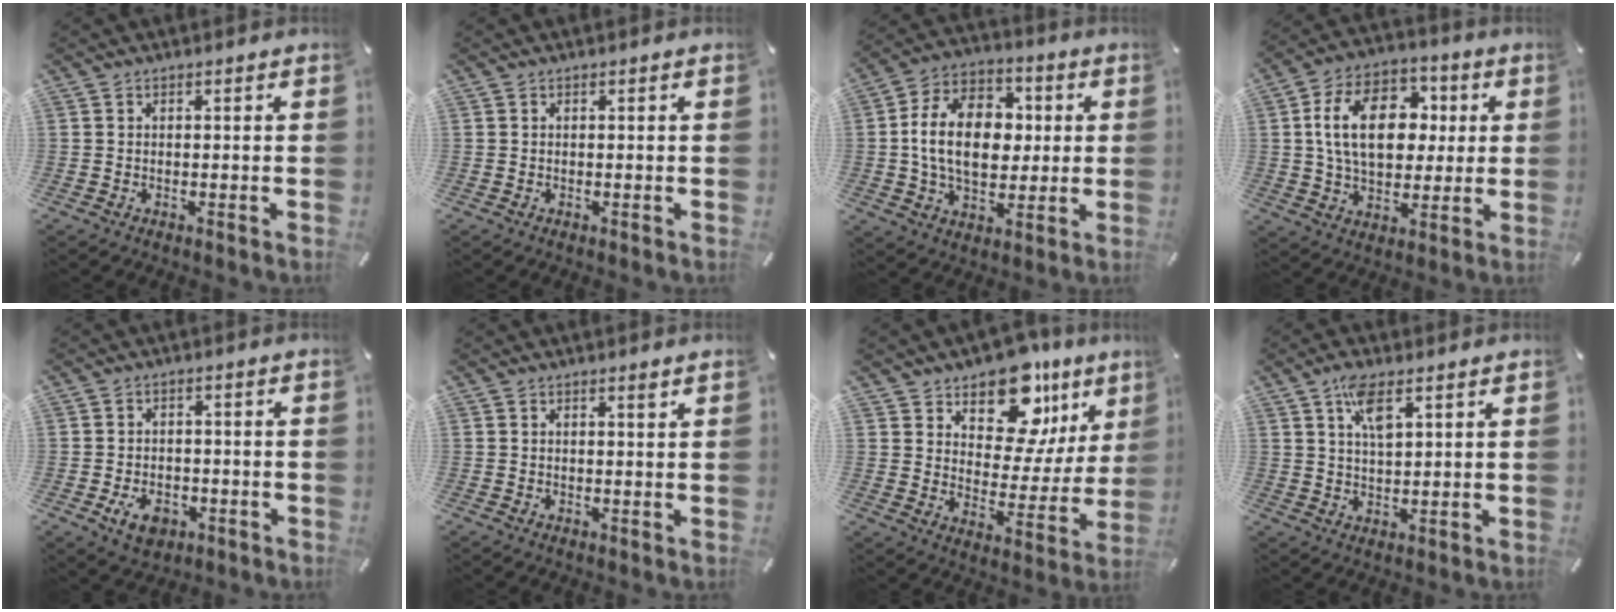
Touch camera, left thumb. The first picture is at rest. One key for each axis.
{"total": 0.0}
{"total": 16.0, "fx": 0.3, "fy": 11.5, "fz": 11.1, "tx": -0.216, "ty": 0.018, "tz": 0.004}
{"total": 17.3, "fx": 2.4, "fy": 11.9, "fz": 12.3, "tx": -0.223, "ty": 0.014, "tz": 0.039}
{"total": 5.9, "fx": -2.4, "fy": 4.3, "fz": 3.4, "tx": -0.063, "ty": 0.007, "tz": -0.045}
{"total": 1.3, "fx": 0.9, "fy": 0.1, "fz": 0.9, "tx": -0.018, "ty": -0.001, "tz": 0.016}
{"total": 15.3, "fx": 11.1, "fy": 8.2, "fz": 6.5, "tx": -0.102, "ty": -0.088, "tz": 0.197}
{"total": 6.4, "fx": 3.4, "fy": 2.5, "fz": 4.8, "tx": -0.087, "ty": -0.003, "tz": 0.058}